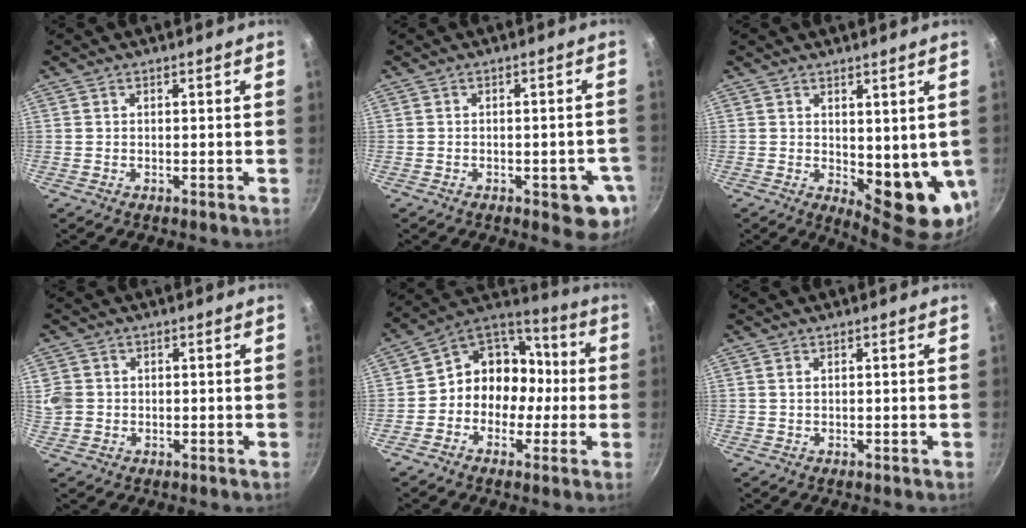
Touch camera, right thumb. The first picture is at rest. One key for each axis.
{"total": 7.6, "fx": -2.6, "fy": 3.2, "fz": 6.4, "tx": -0.051, "ty": 0.007, "tz": -0.030}
{"total": 10.4, "fx": 0.8, "fy": 4.8, "fz": 9.2, "tx": -0.098, "ty": -0.024, "tz": 0.026}
{"total": 5.2, "fx": 0.3, "fy": 4.7, "fz": 2.2, "tx": -0.040, "ty": -0.001, "tz": 0.006}
{"total": 13.2, "fx": -1.8, "fy": 11.3, "fz": 6.6, "tx": -0.042, "ty": 0.053, "tz": -0.048}
{"total": 0.7, "fx": 0.3, "fy": 0.4, "fz": 0.5, "tx": -0.009, "ty": 0.001, "tz": 0.004}